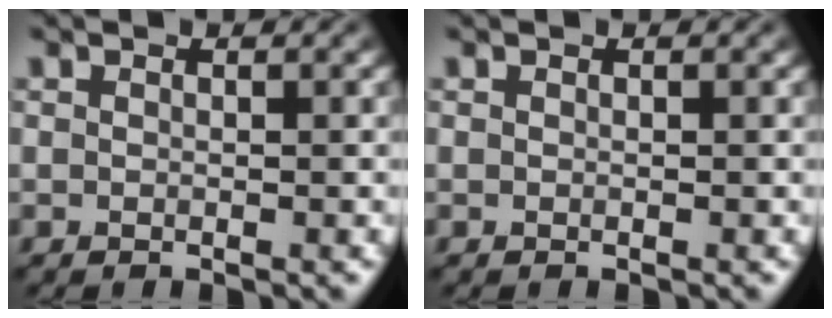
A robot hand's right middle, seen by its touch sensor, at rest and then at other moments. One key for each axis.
{"total": 0.0}